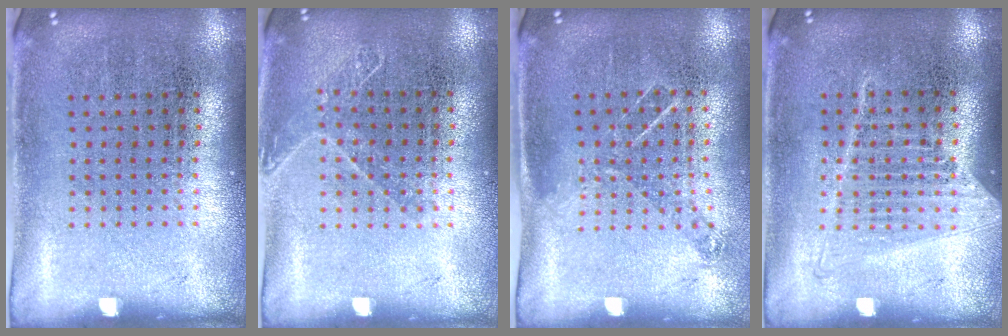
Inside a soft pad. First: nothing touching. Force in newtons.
{"total": 1.0, "press": 0.9, "slide": 0.3}
{"total": 0.9, "press": 0.9, "slide": 0.1}
{"total": 1.2, "press": 1.1, "slide": 0.5}